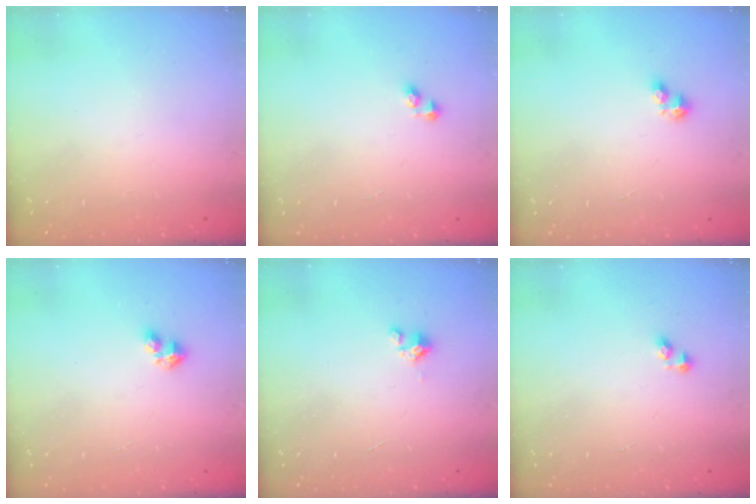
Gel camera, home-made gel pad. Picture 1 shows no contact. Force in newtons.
{"total": 2.2, "press": 2.2, "slide": 0.3}
{"total": 2.5, "press": 2.5, "slide": 0.4}
{"total": 3.2, "press": 3.2, "slide": 0.5}
{"total": 0.9, "press": 0.9, "slide": 0.2}
{"total": 2.2, "press": 2.2, "slide": 0.3}